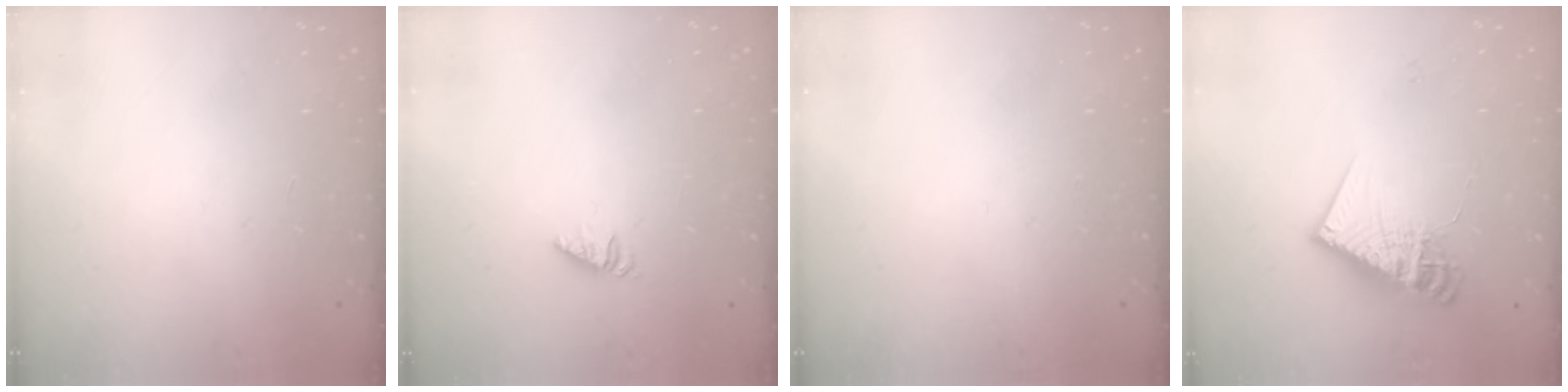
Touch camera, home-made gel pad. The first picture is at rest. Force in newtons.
{"total": 1.2, "press": 1.2, "slide": 0.3}
{"total": 0.0}
{"total": 15.2, "press": 15.2, "slide": 1.0}